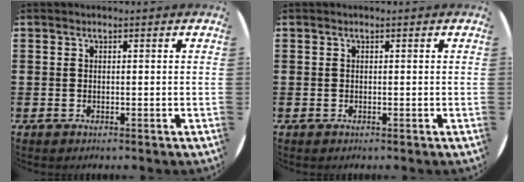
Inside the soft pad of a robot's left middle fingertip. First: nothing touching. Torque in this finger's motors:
{"motor_torque": [-0.01, 0.00, 0.00, 0.00]}